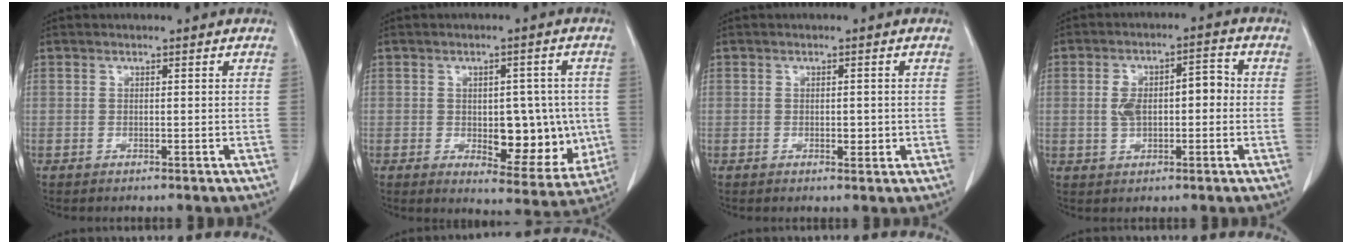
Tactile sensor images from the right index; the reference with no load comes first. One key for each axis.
{"total": 10.9, "fx": -1.0, "fy": 5.5, "fz": 9.3, "tx": -0.102, "ty": 0.004, "tz": 0.003}
{"total": 1.6, "fx": -0.1, "fy": 1.0, "fz": 1.3, "tx": -0.015, "ty": 0.000, "tz": 0.002}
{"total": 7.2, "fx": 0.0, "fy": 3.6, "fz": 6.2, "tx": -0.114, "ty": 0.032, "tz": 0.003}